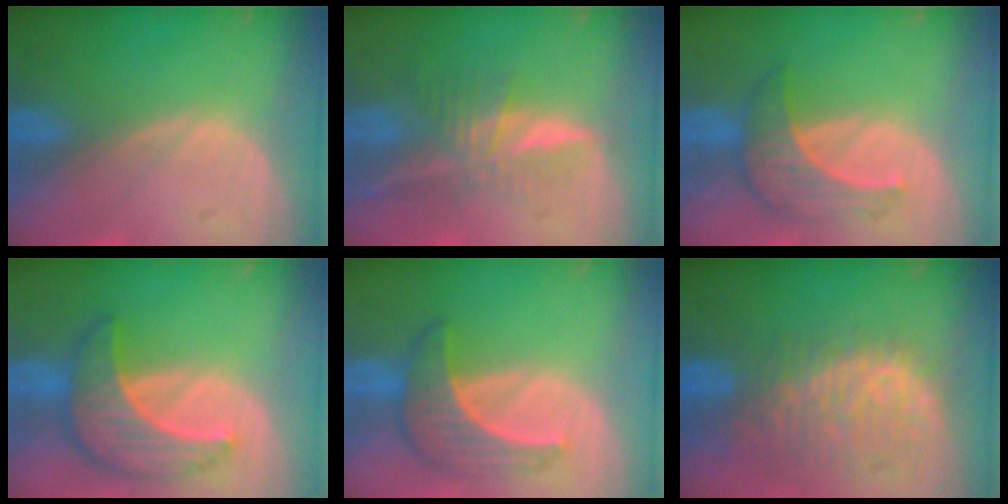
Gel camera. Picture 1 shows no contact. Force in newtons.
{"total": 6.7, "press": 5.8, "slide": 3.3}
{"total": 5.8, "press": 5.8, "slide": 0.6}
{"total": 8.4, "press": 8.4, "slide": 0.7}
{"total": 6.5, "press": 6.4, "slide": 1.0}
{"total": 10.4, "press": 9.4, "slide": 4.6}